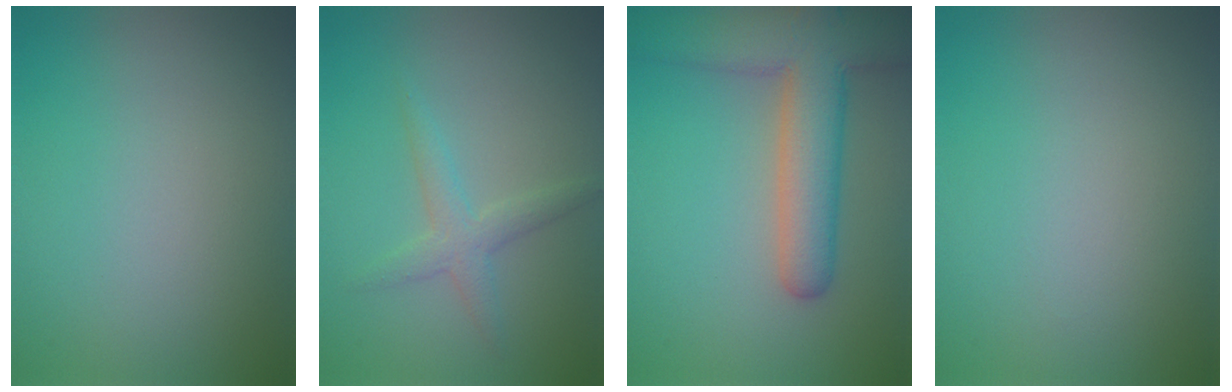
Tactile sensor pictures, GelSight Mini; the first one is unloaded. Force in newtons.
{"total": 2.2, "press": 2.2, "slide": 0.1}
{"total": 8.0, "press": 8.0, "slide": 0.7}
{"total": 0.0}